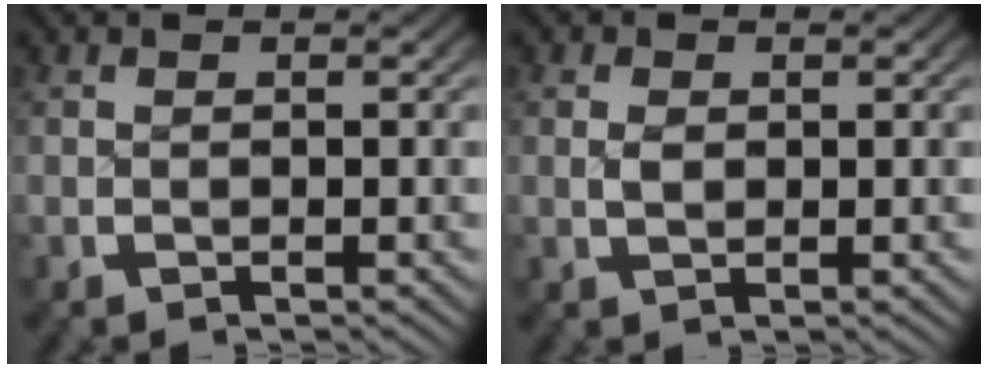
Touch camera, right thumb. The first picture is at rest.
{"total": 1.3, "force": [0.2, 1.0, 0.7], "torque": [-0.018, -0.009, 0.010]}